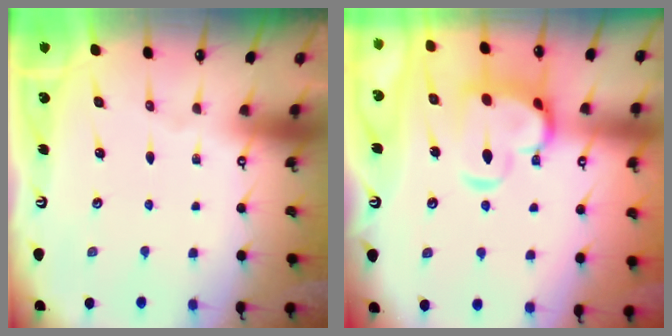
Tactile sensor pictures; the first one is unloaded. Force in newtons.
{"total": 8.3, "press": 8.1, "slide": 1.6}